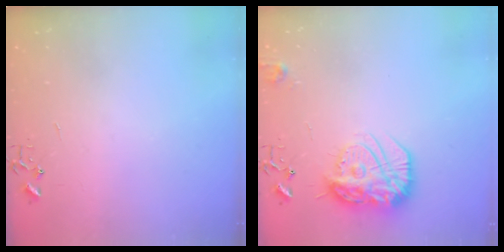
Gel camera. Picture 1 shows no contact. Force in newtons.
{"total": 17.6, "press": 17.6, "slide": 1.5}